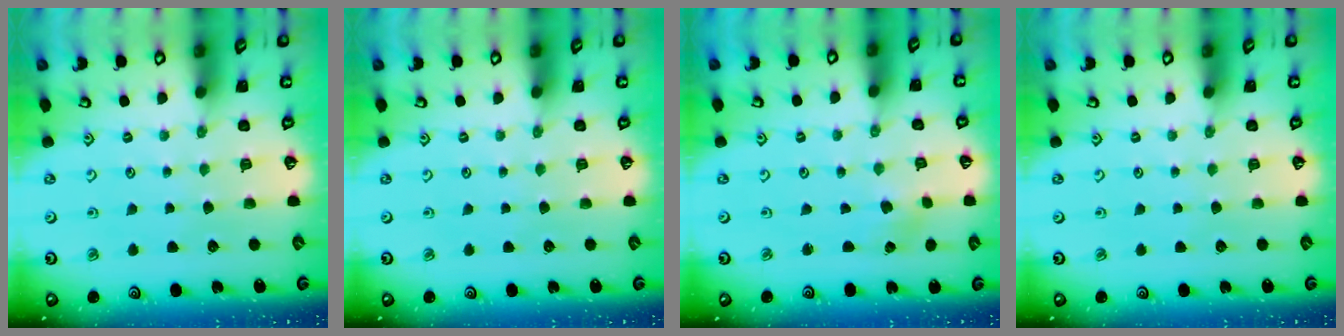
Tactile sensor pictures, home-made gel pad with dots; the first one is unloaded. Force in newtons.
{"total": 0.0}
{"total": 2.2, "press": 2.2, "slide": 0.2}
{"total": 0.0}